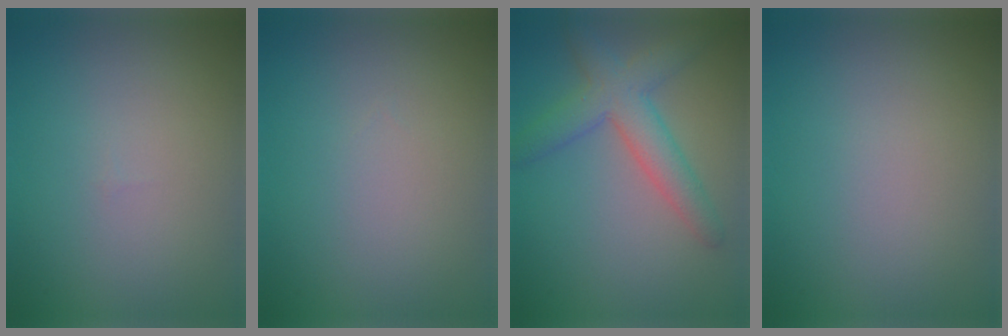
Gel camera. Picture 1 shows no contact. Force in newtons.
{"total": 0.0}
{"total": 4.9, "press": 4.9, "slide": 0.2}
{"total": 0.0}